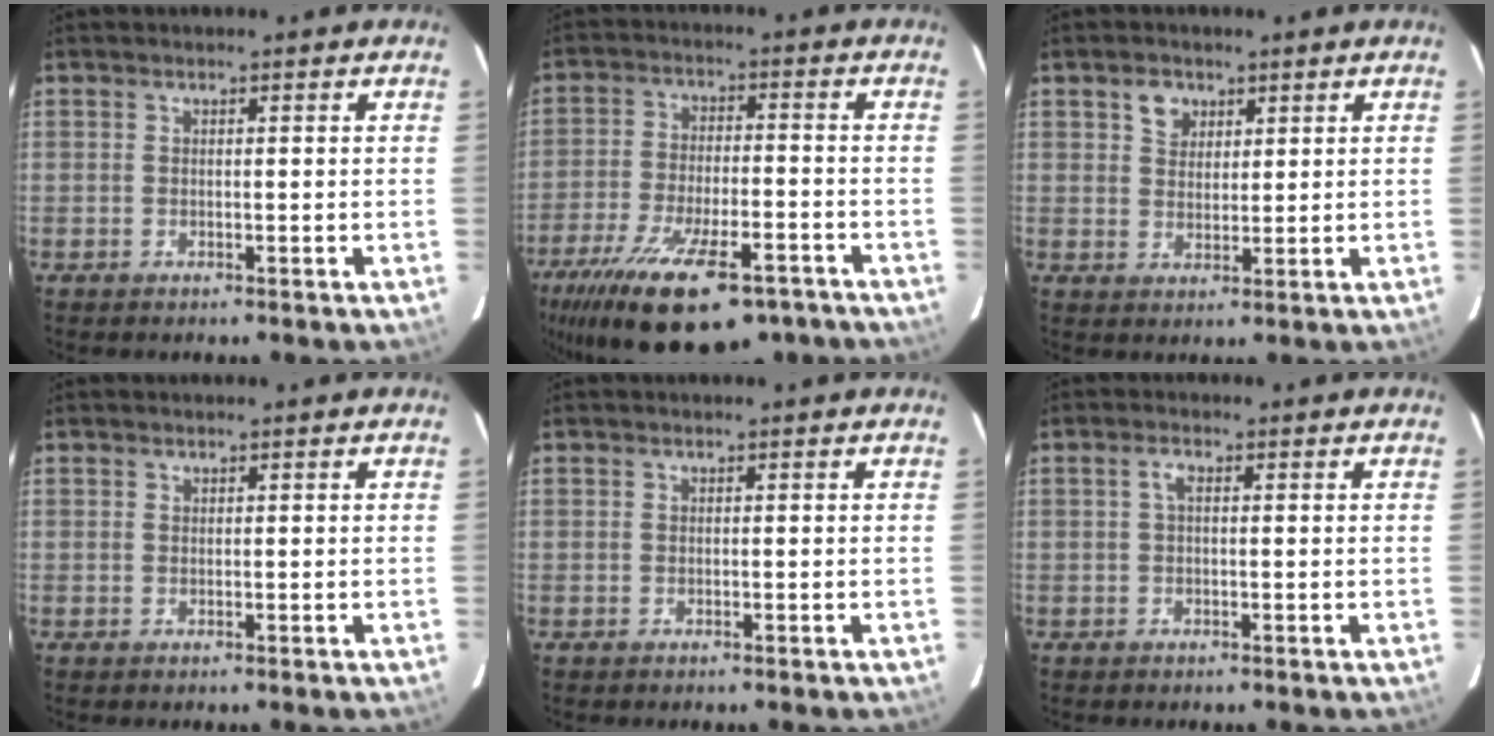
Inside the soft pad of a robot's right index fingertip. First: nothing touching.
{"total": 22.7, "force": [-15.3, 8.2, 14.7], "torque": [-0.280, -0.052, -0.232]}
{"total": 3.9, "force": [2.1, 3.0, 1.5], "torque": [-0.016, 0.011, 0.039]}
{"total": 0.0}
{"total": 0.0}
{"total": 1.7, "force": [0.3, 0.7, 1.5], "torque": [-0.032, 0.006, 0.005]}